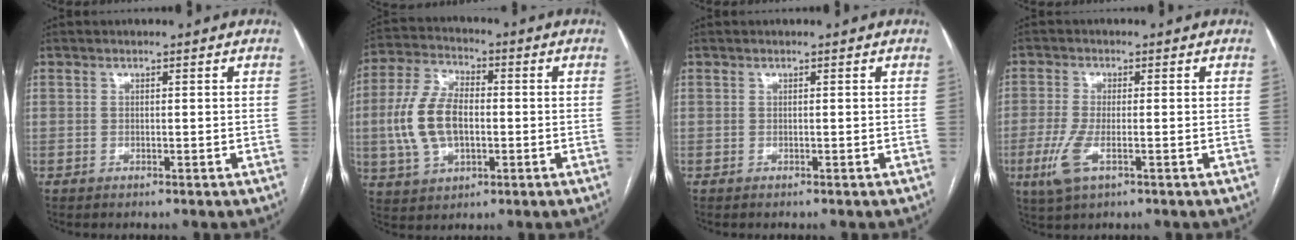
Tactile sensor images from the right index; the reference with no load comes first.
{"total": 11.6, "force": [-0.8, 6.4, 9.7], "torque": [-0.221, 0.018, -0.012]}
{"total": 0.0}
{"total": 5.5, "force": [-2.1, 1.4, 4.8], "torque": [-0.120, -0.016, -0.040]}